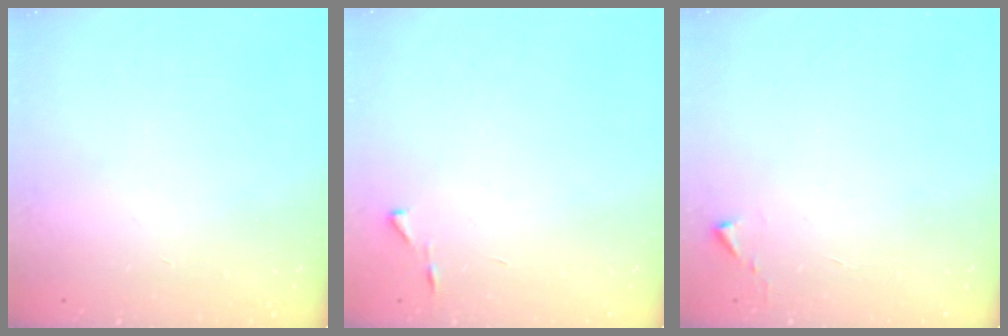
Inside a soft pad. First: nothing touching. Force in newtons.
{"total": 3.1, "press": 3.1, "slide": 0.3}
{"total": 2.7, "press": 2.7, "slide": 0.5}